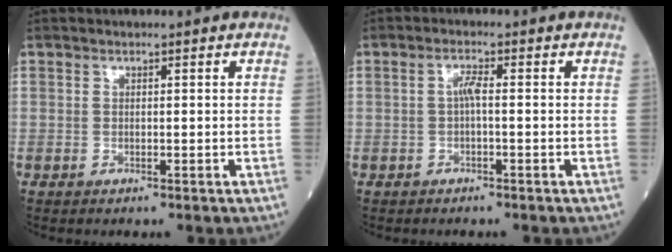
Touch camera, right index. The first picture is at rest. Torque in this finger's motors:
{"motor_torque": [0.50, 0.05, 0.23, 0.06]}